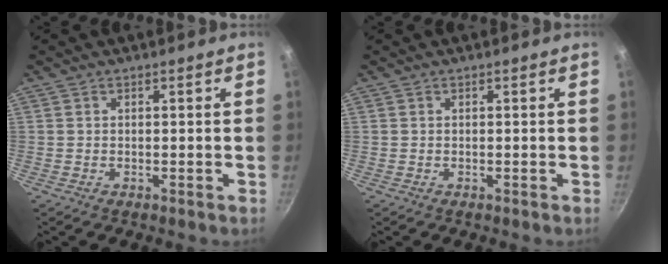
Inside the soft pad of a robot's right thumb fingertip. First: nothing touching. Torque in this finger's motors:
{"motor_torque": [0.11, 0.04, -0.10, 0.29, 0.01]}